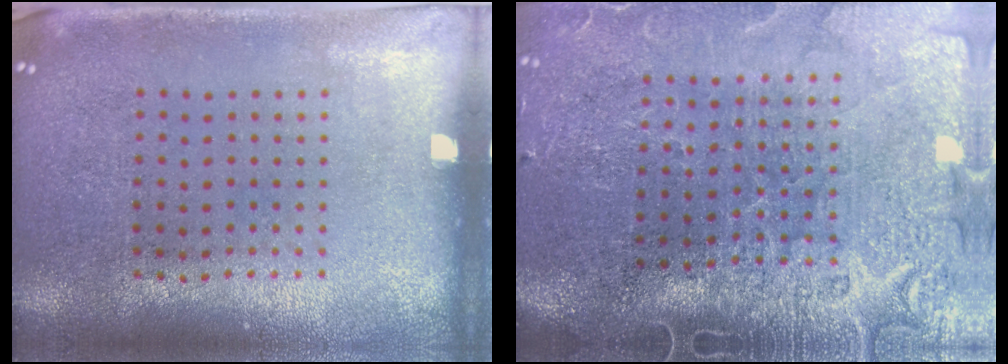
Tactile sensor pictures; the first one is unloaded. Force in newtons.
{"total": 4.0, "press": 3.5, "slide": 2.0}